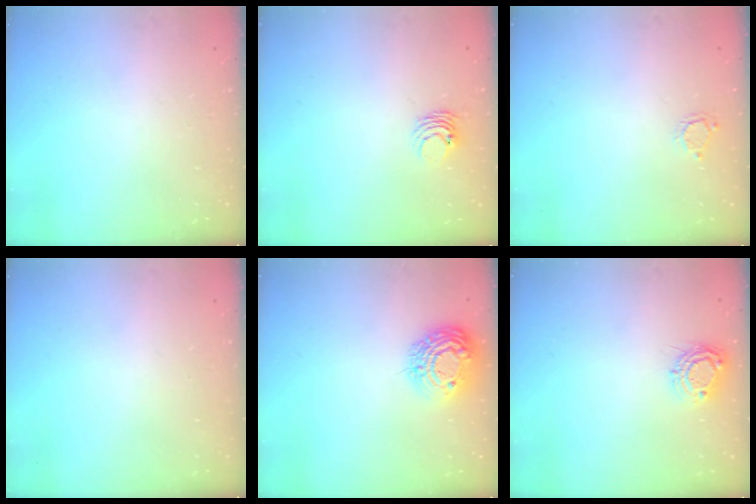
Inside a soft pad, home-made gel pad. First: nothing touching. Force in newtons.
{"total": 4.1, "press": 4.1, "slide": 0.4}
{"total": 2.8, "press": 2.8, "slide": 0.3}
{"total": 0.0}
{"total": 13.7, "press": 13.6, "slide": 1.1}
{"total": 7.9, "press": 7.9, "slide": 0.7}